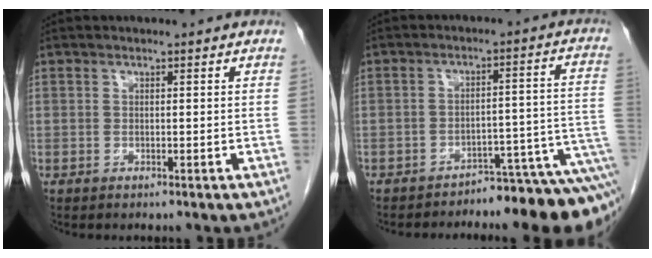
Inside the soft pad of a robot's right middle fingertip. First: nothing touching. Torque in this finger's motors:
{"motor_torque": [1.09, -1.05, 0.25, 0.05]}